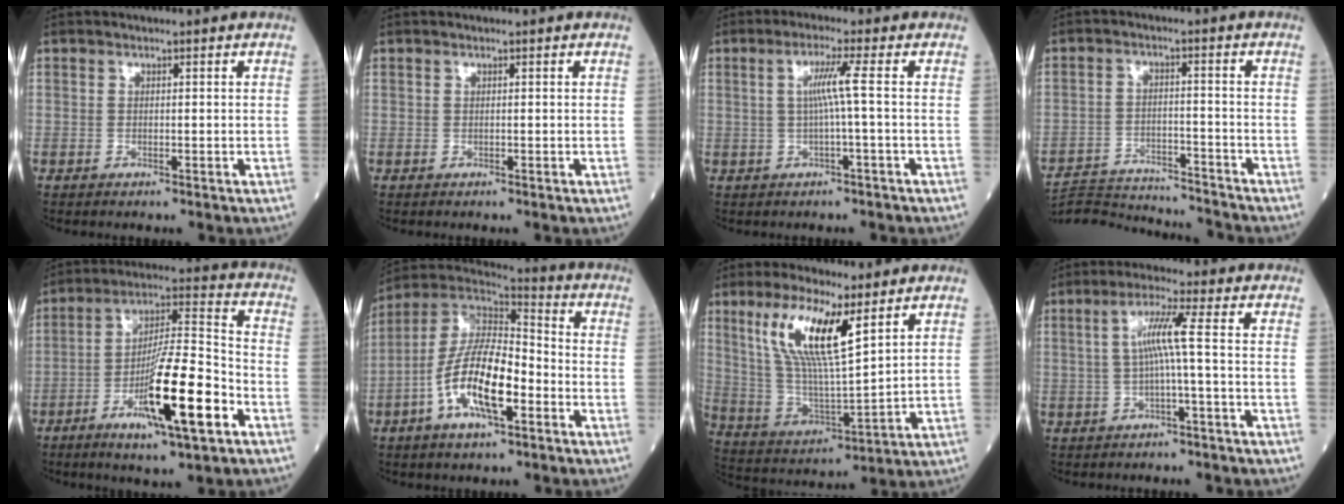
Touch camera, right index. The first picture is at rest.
{"total": 0.0}
{"total": 3.9, "force": [0.2, -1.2, 3.7], "torque": [-0.073, 0.004, 0.006]}
{"total": 15.6, "force": [-15.5, 0.3, 1.9], "torque": [-0.032, 0.010, -0.229]}
{"total": 16.0, "force": [-6.7, 1.5, 14.4], "torque": [-0.257, -0.013, -0.111]}
{"total": 14.2, "force": [-4.7, 4.3, 12.7], "torque": [-0.254, 0.008, -0.088]}
{"total": 13.4, "force": [6.6, 2.3, 11.5], "torque": [-0.241, 0.002, 0.132]}
{"total": 4.9, "force": [0.0, -0.4, 4.9], "torque": [-0.094, 0.017, 0.005]}